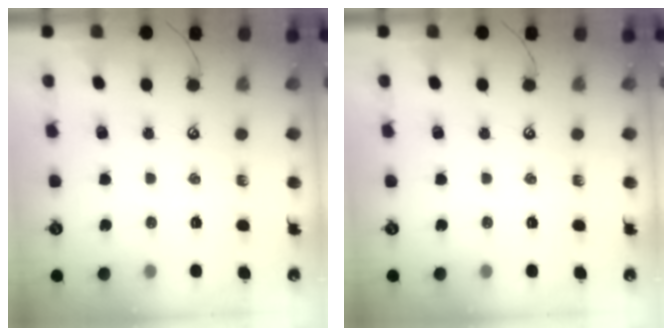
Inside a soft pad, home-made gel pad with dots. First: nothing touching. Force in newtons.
{"total": 0.0}